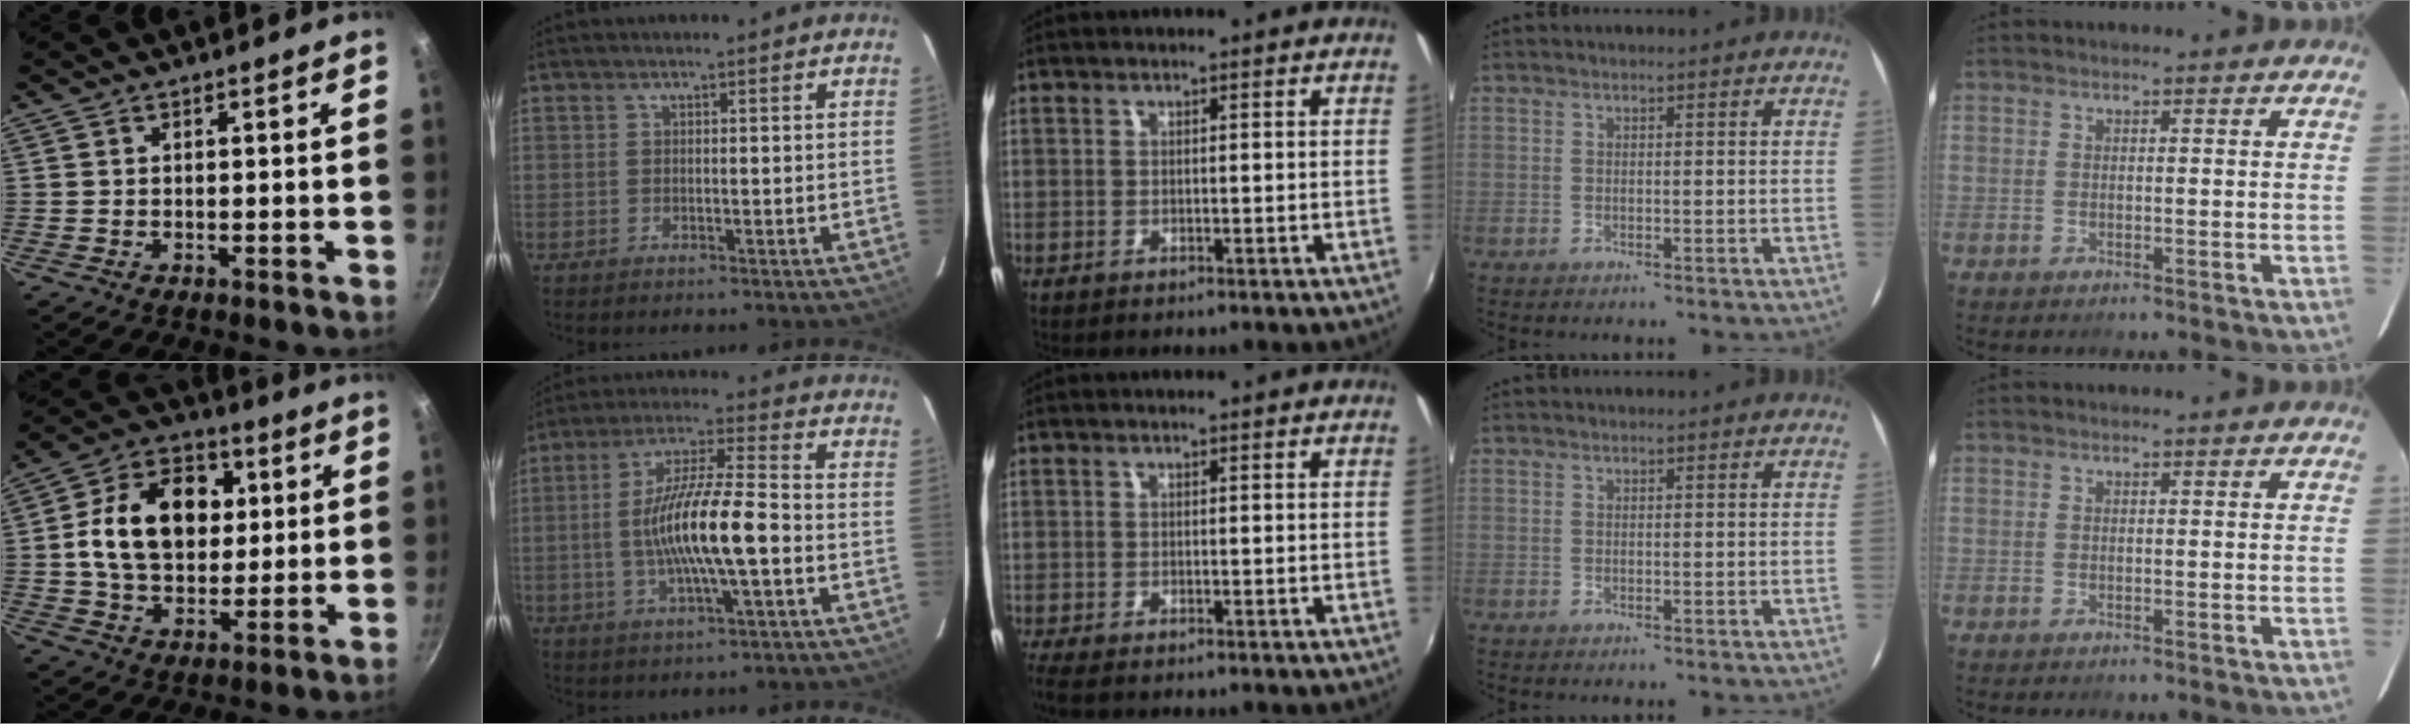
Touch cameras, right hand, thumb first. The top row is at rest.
{"thumb": {"total": 18.2, "force": [2.9, 12.9, 12.4], "torque": [-0.173, 0.013, 0.038]}, "index": {"total": 14.0, "force": [-2.8, 1.8, 13.6], "torque": [-0.255, 0.004, -0.051]}, "middle": {"total": 2.3, "force": [-1.7, 0.5, 1.5], "torque": [-0.030, -0.013, -0.030]}}